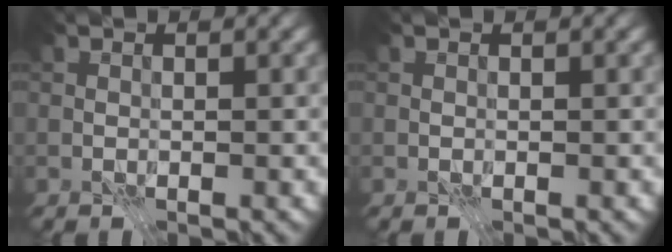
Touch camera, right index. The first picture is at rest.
{"total": 0.0}